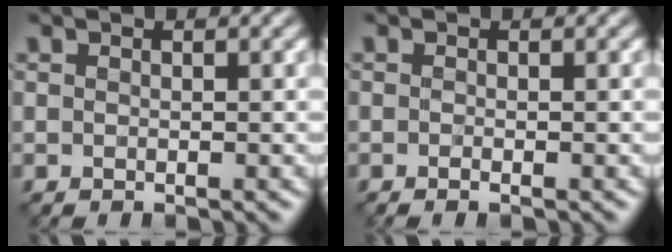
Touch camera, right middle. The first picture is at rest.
{"total": 0.7, "force": [-0.4, 0.0, 0.5], "torque": [-0.014, -0.006, -0.009]}